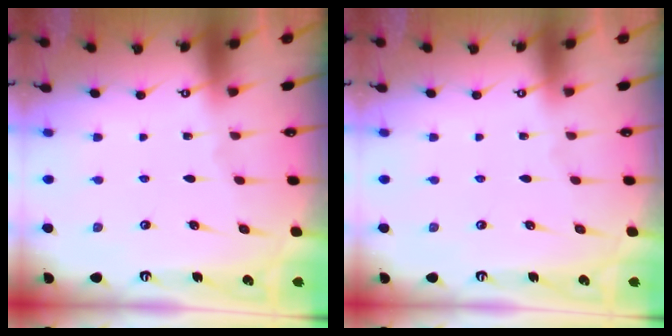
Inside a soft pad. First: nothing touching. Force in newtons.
{"total": 0.0}